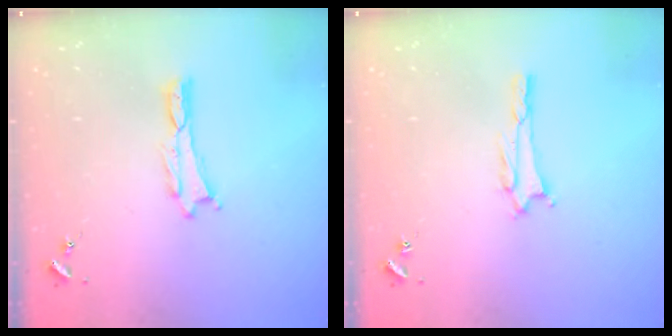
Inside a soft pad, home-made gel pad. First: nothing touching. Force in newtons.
{"total": 1.5, "press": 1.5, "slide": 0.3}